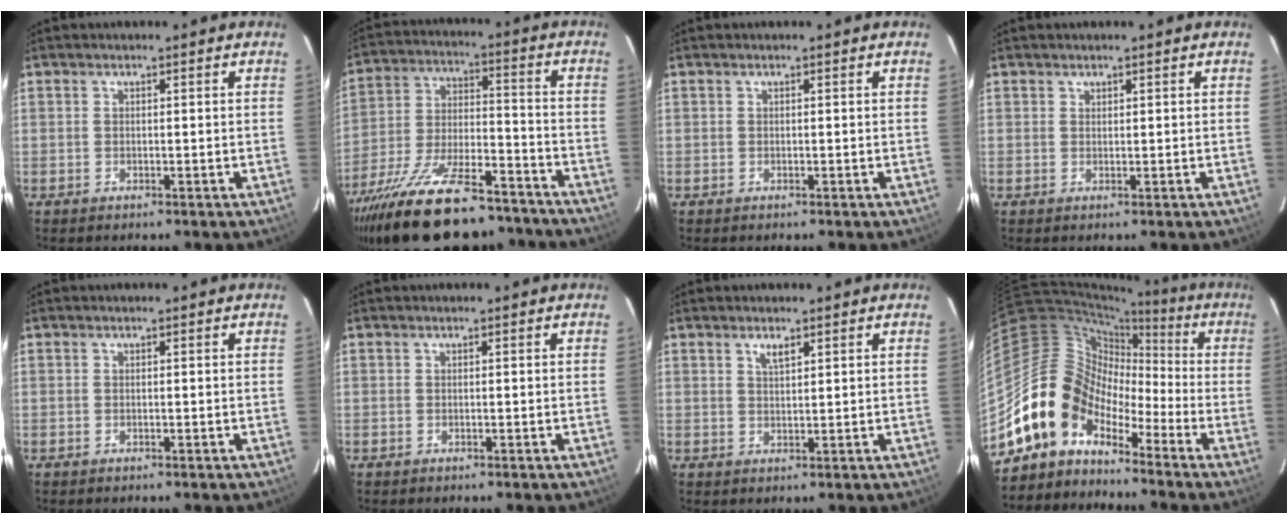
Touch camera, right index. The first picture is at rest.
{"total": 27.1, "force": [-20.8, 9.4, 14.5], "torque": [-0.278, -0.032, -0.315]}
{"total": 0.0}
{"total": 0.5, "force": [0.4, 0.3, 0.0], "torque": [0.001, 0.002, 0.008]}
{"total": 0.0}
{"total": 0.0}
{"total": 2.1, "force": [1.3, 0.7, 1.4], "torque": [-0.024, 0.003, 0.024]}
{"total": 11.5, "force": [-8.4, 7.3, 2.9], "torque": [-0.055, 0.041, -0.175]}